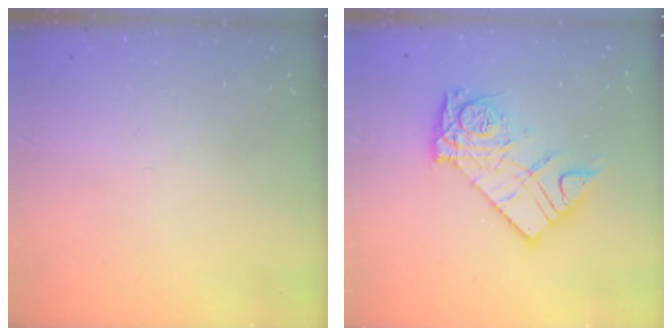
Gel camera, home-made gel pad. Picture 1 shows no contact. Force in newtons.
{"total": 14.8, "press": 14.7, "slide": 1.6}